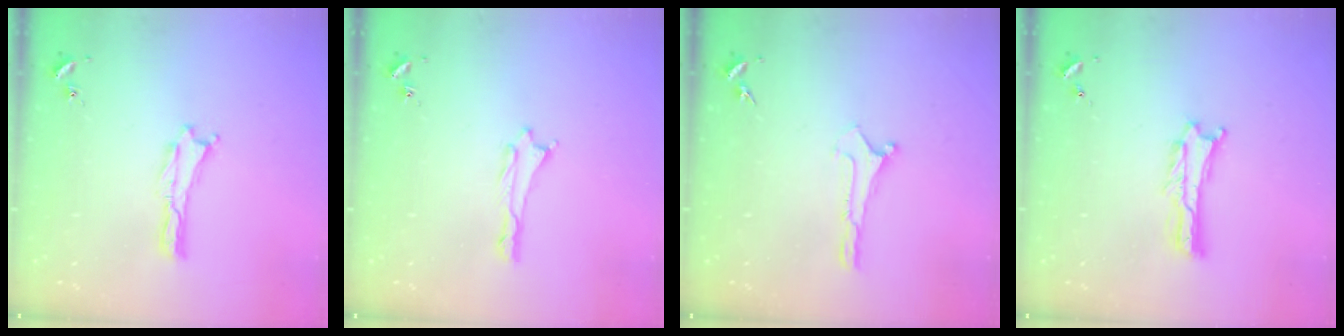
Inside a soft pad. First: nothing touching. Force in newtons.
{"total": 0.6, "press": 0.5, "slide": 0.2}
{"total": 0.0}
{"total": 0.8, "press": 0.8, "slide": 0.2}